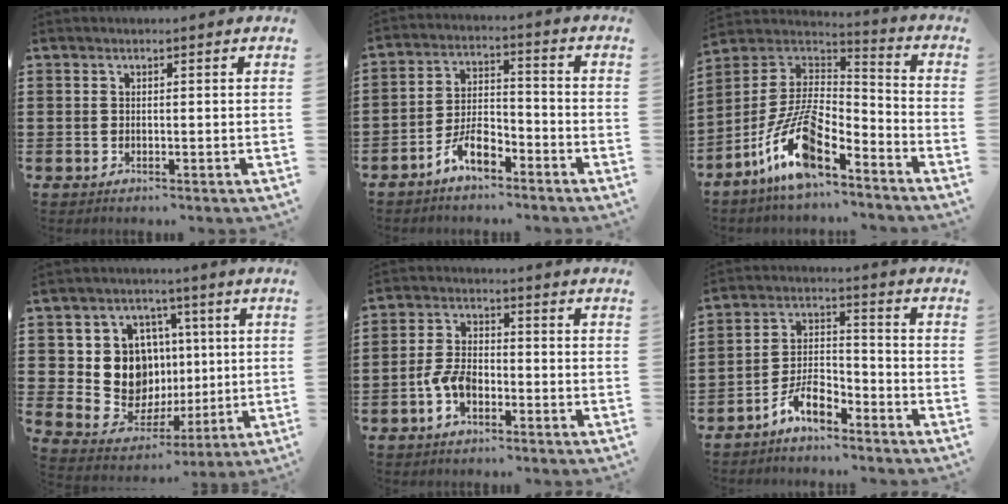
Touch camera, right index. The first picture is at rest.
{"total": 6.5, "force": [-4.5, 2.5, 4.0], "torque": [-0.084, 0.010, -0.087]}
{"total": 12.9, "force": [-8.0, 4.2, 9.1], "torque": [-0.202, 0.004, -0.158]}
{"total": 11.5, "force": [1.8, 10.3, 4.8], "torque": [-0.124, -0.001, 0.045]}
{"total": 5.1, "force": [-2.5, 2.7, 3.6], "torque": [-0.098, -0.005, -0.053]}
{"total": 6.8, "force": [-5.2, 2.4, 3.6], "torque": [-0.078, 0.010, -0.100]}